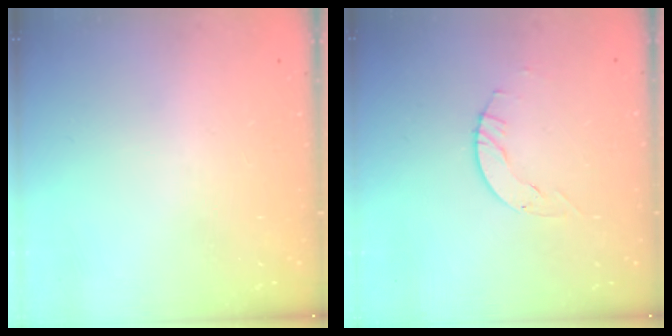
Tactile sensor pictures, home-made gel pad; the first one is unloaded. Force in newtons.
{"total": 3.1, "press": 3.1, "slide": 0.4}